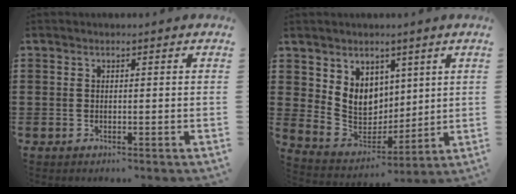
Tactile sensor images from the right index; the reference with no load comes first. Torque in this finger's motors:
{"motor_torque": [0.56, -0.03, 0.30, 0.06]}